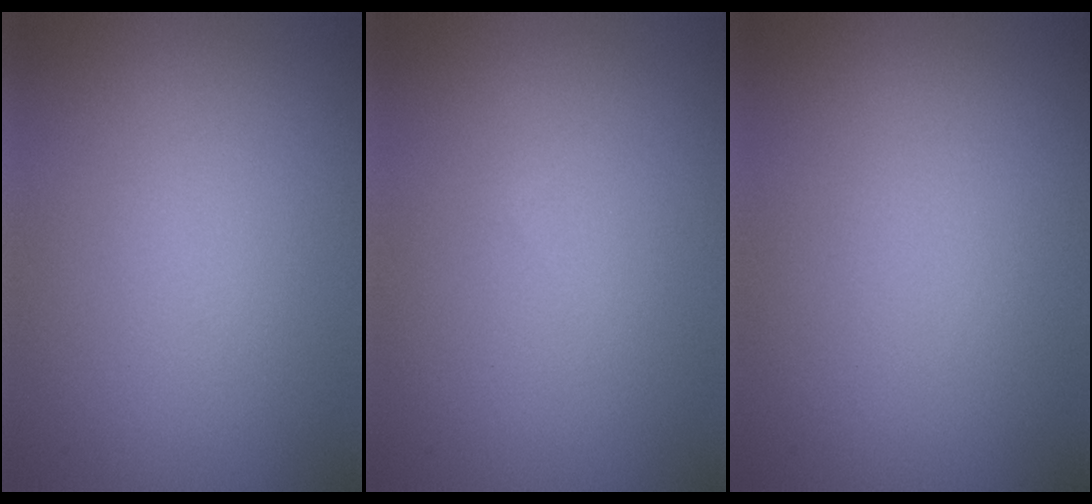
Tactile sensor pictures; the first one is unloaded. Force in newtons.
{"total": 0.0}
{"total": 0.0}